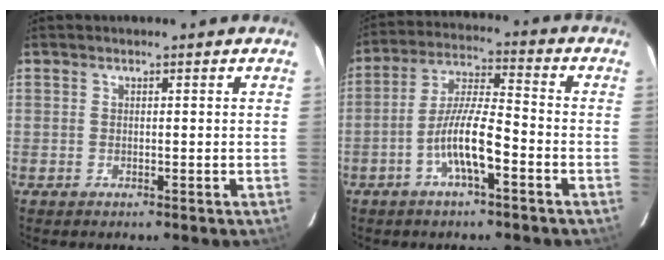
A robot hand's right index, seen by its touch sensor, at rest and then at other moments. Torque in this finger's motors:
{"motor_torque": [0.40, -0.25, 0.61, 0.12]}